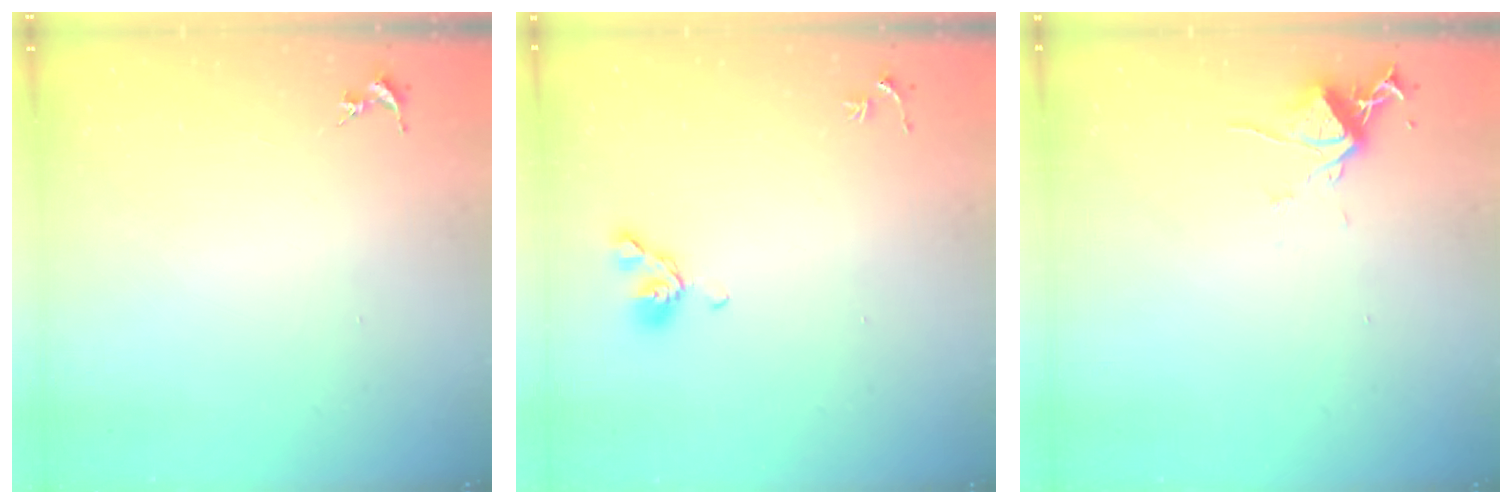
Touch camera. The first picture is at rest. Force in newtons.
{"total": 6.9, "press": 6.8, "slide": 1.5}
{"total": 8.8, "press": 8.7, "slide": 1.2}